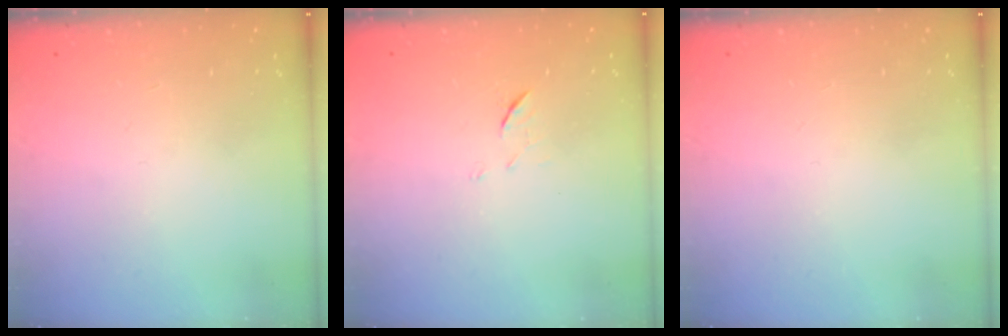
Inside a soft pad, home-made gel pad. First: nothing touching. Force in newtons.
{"total": 5.4, "press": 5.2, "slide": 1.2}
{"total": 0.0}